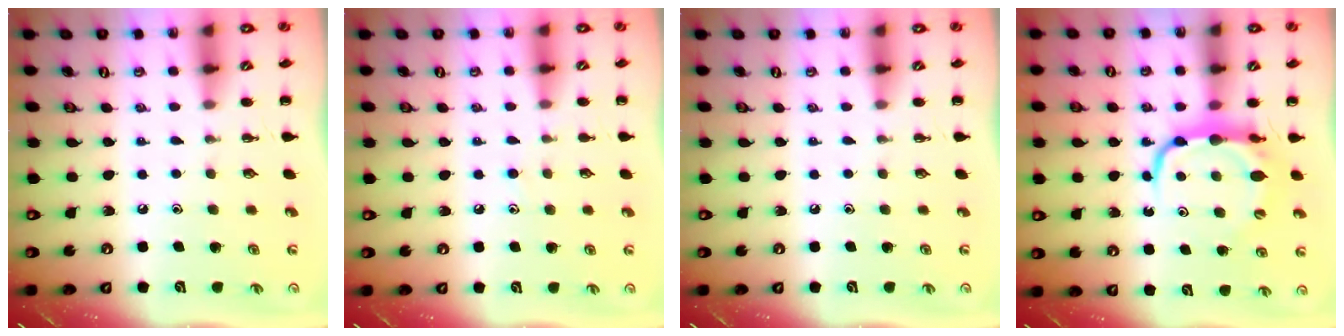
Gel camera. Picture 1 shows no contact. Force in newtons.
{"total": 7.5, "press": 7.1, "slide": 2.2}
{"total": 0.0}
{"total": 7.8, "press": 7.7, "slide": 1.3}